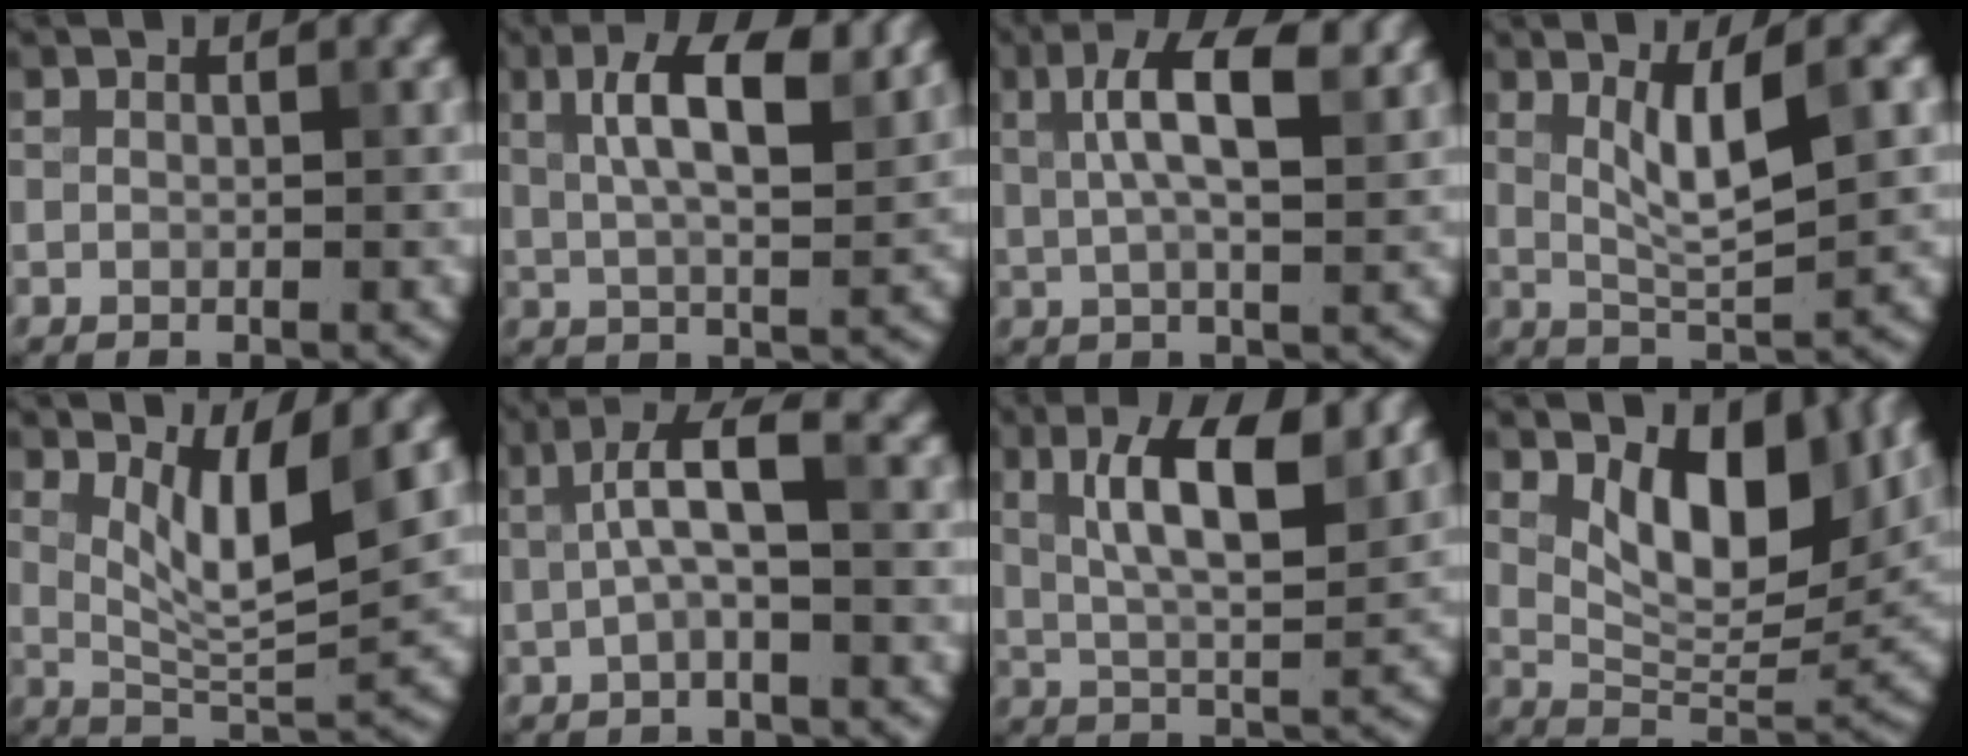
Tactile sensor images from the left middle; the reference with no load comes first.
{"total": 7.9, "force": [3.0, 2.7, 6.8], "torque": [-0.114, 0.009, 0.050]}
{"total": 6.5, "force": [2.3, 2.0, 5.7], "torque": [-0.098, 0.008, 0.037]}
{"total": 4.9, "force": [1.4, 0.9, 4.6], "torque": [-0.086, -0.005, 0.031]}
{"total": 5.8, "force": [2.6, 1.1, 5.1], "torque": [-0.094, -0.010, 0.052]}
{"total": 4.2, "force": [0.6, 1.1, 4.0], "torque": [-0.078, 0.013, 0.006]}
{"total": 8.8, "force": [3.3, 2.6, 7.7], "torque": [-0.128, 0.004, 0.058]}
{"total": 9.3, "force": [3.7, 4.4, 7.3], "torque": [-0.112, -0.014, 0.064]}